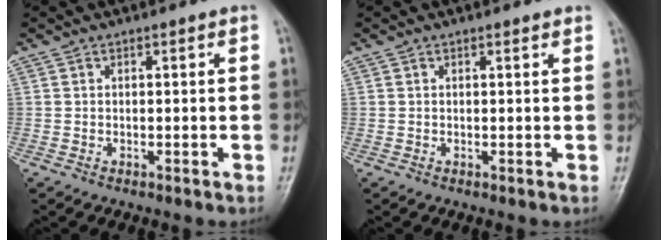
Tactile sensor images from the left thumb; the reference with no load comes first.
{"total": 0.8, "force": [0.7, 0.1, 0.4], "torque": [-0.006, 0.000, 0.008]}